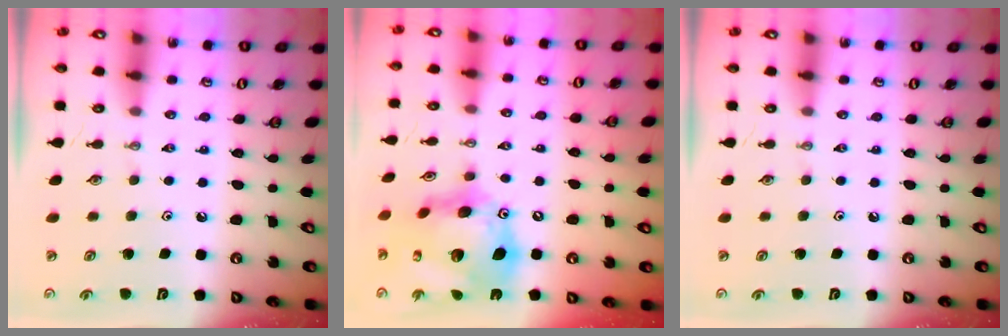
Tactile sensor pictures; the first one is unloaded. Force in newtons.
{"total": 22.0, "press": 21.8, "slide": 2.5}
{"total": 0.0}